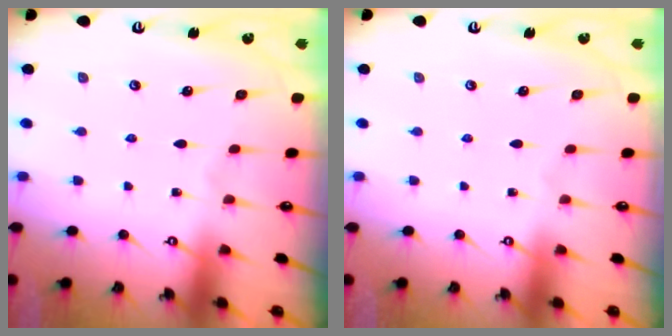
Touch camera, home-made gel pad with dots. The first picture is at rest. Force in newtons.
{"total": 0.0}